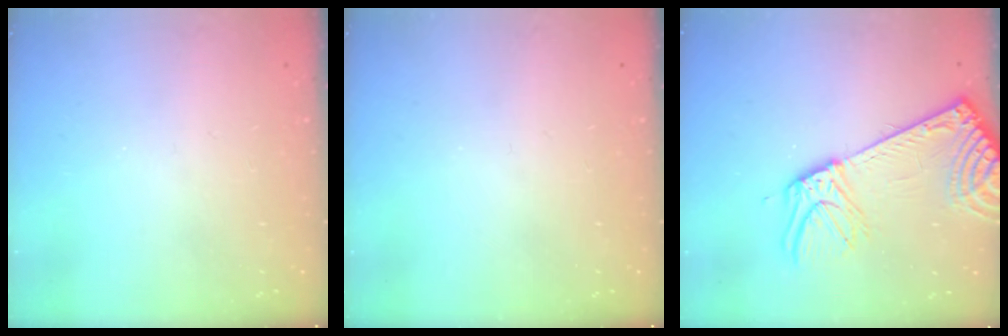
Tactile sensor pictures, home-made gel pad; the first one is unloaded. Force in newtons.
{"total": 0.0}
{"total": 15.4, "press": 15.0, "slide": 3.8}